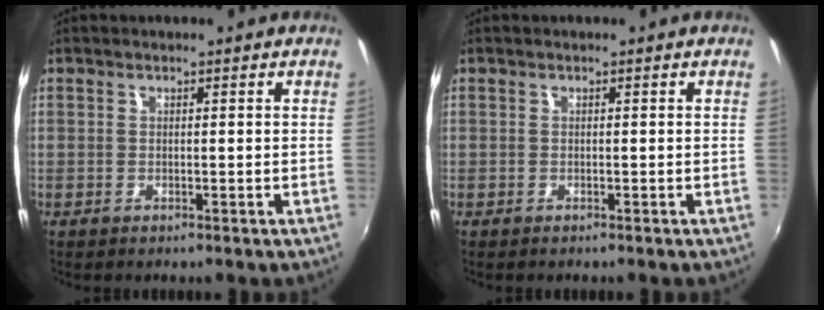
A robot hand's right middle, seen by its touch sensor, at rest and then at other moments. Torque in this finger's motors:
{"motor_torque": [0.26, -0.48, 0.06, 0.05]}